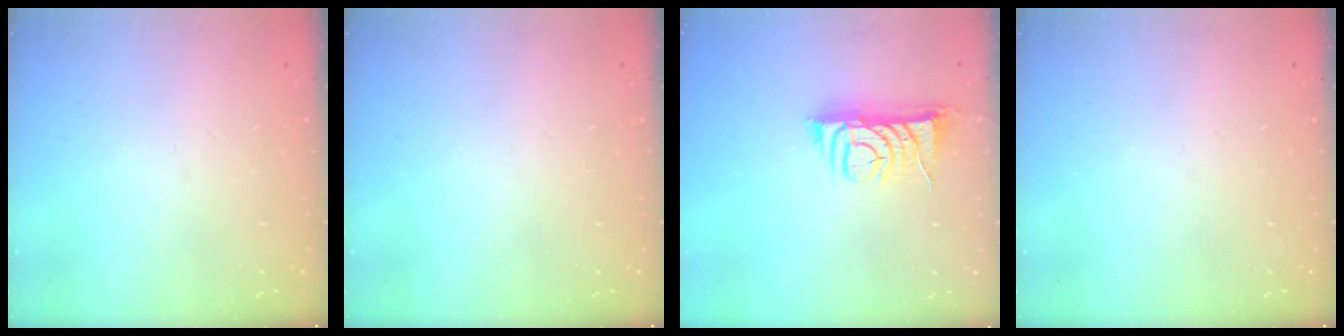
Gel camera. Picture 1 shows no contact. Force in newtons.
{"total": 0.0}
{"total": 9.0, "press": 9.0, "slide": 0.4}
{"total": 0.0}